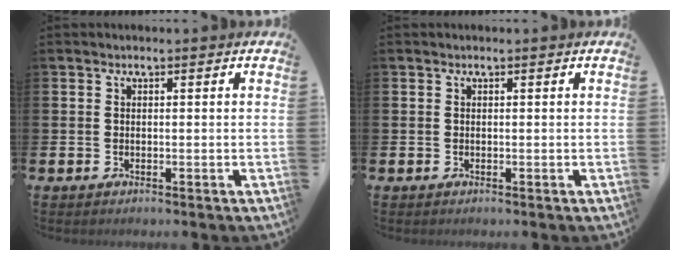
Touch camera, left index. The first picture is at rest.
{"total": 0.0}